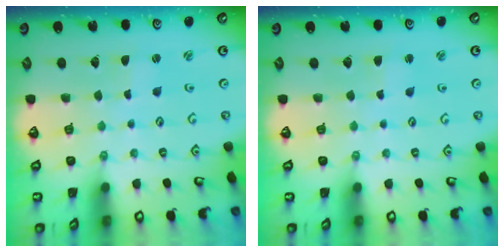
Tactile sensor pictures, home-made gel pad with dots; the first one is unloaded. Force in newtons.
{"total": 1.9, "press": 1.9, "slide": 0.3}